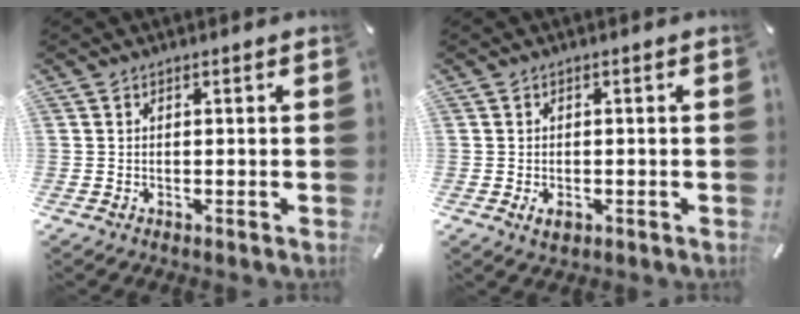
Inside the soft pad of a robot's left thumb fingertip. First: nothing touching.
{"total": 2.1, "force": [-0.7, 1.4, 1.4], "torque": [-0.032, -0.001, -0.015]}